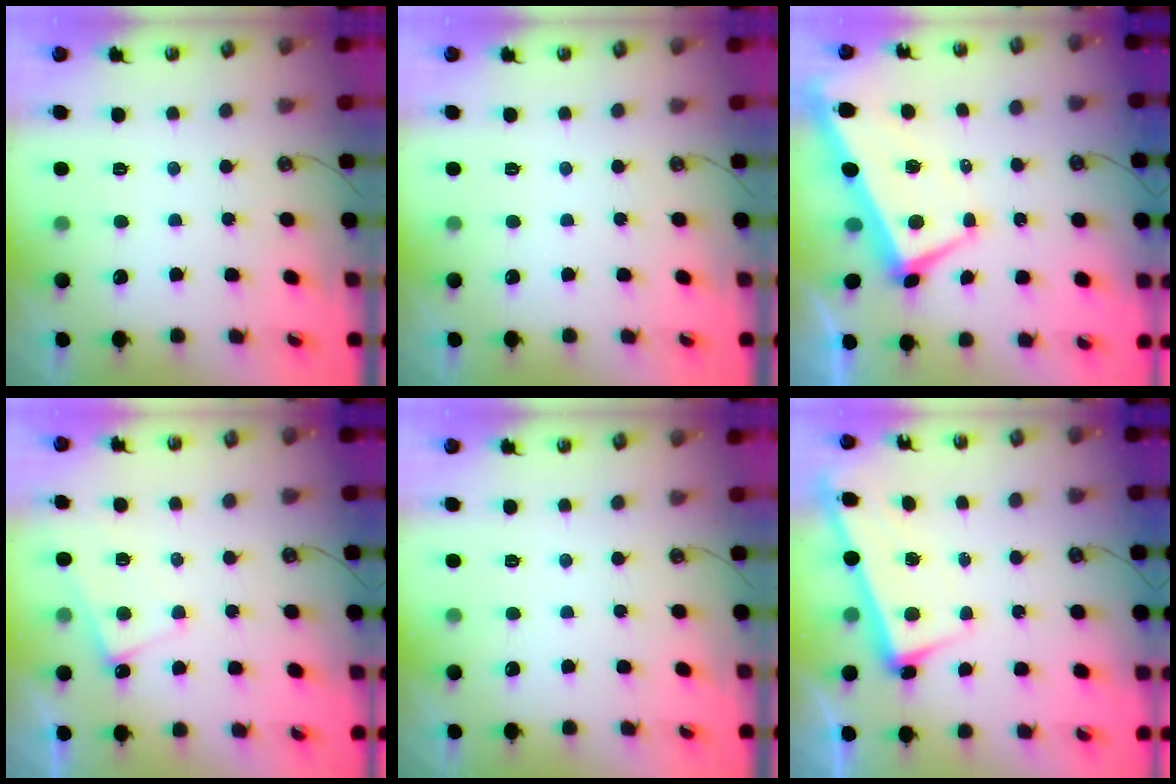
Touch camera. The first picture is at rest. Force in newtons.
{"total": 0.0}
{"total": 2.2, "press": 1.9, "slide": 1.1}
{"total": 4.4, "press": 4.4, "slide": 0.4}
{"total": 0.0}
{"total": 2.6, "press": 2.4, "slide": 0.9}